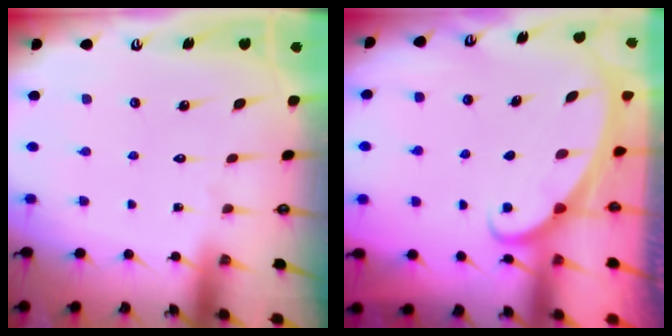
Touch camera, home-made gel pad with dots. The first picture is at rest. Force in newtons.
{"total": 1.5, "press": 1.5, "slide": 0.1}